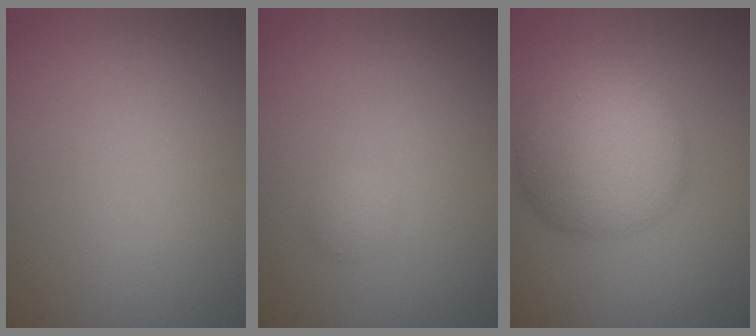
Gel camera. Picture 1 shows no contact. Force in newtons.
{"total": 0.8, "press": 0.8, "slide": 0.1}
{"total": 8.0, "press": 8.0, "slide": 0.2}